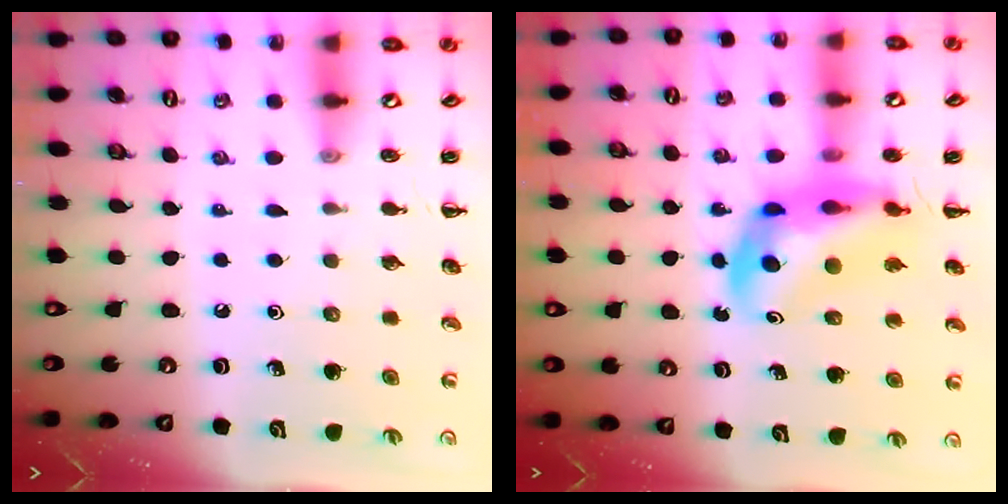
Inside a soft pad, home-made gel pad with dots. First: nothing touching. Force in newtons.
{"total": 11.4, "press": 10.9, "slide": 3.3}